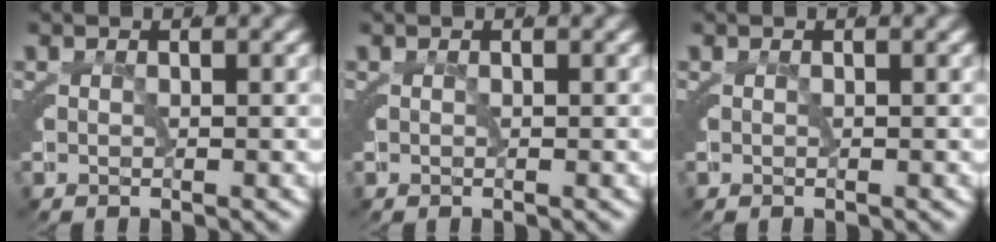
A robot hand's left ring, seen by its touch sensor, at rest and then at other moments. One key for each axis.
{"total": 0.0}
{"total": 0.0}